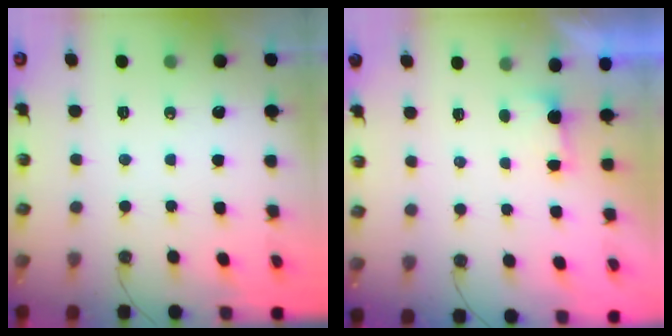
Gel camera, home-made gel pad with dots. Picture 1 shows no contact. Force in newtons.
{"total": 1.3, "press": 1.1, "slide": 0.7}